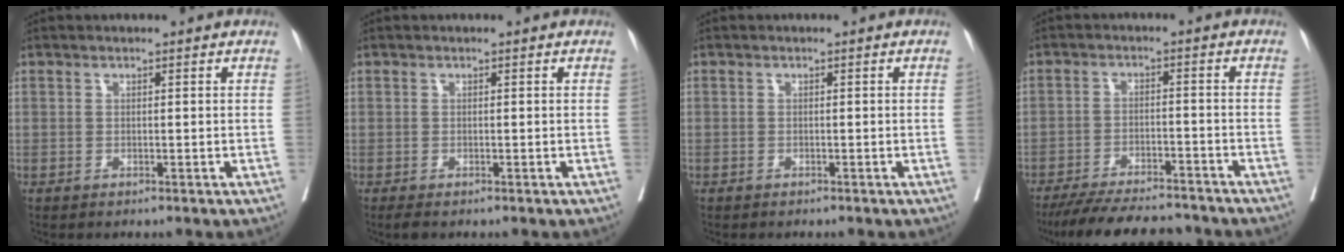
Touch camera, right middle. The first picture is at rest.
{"total": 0.9, "force": [-0.7, 0.3, 0.5], "torque": [-0.014, -0.005, -0.010]}
{"total": 0.0}
{"total": 14.0, "force": [-12.7, 2.5, 5.3], "torque": [-0.089, -0.006, -0.184]}